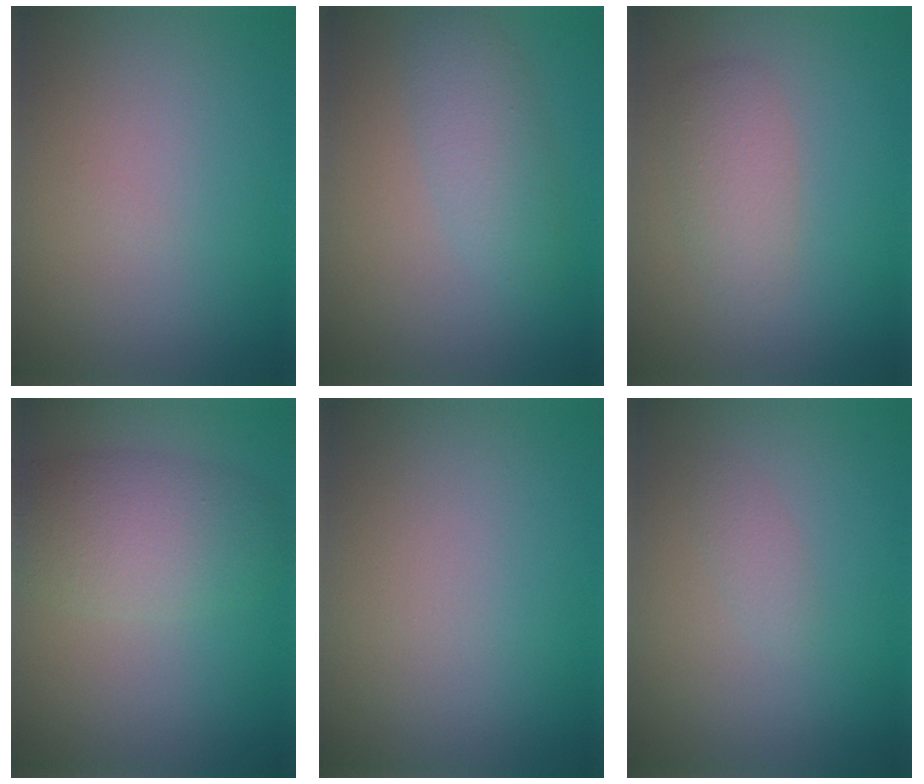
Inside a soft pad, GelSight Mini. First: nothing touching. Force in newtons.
{"total": 2.9, "press": 2.8, "slide": 0.2}
{"total": 2.6, "press": 2.6, "slide": 0.3}
{"total": 5.5, "press": 5.5, "slide": 0.2}
{"total": 0.0}
{"total": 1.1, "press": 1.1, "slide": 0.1}